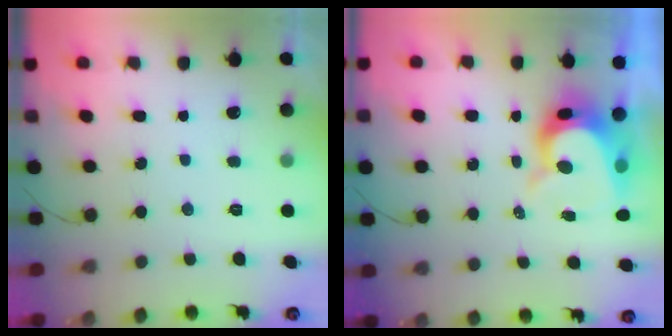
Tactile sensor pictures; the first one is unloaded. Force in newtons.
{"total": 8.4, "press": 8.4, "slide": 0.5}